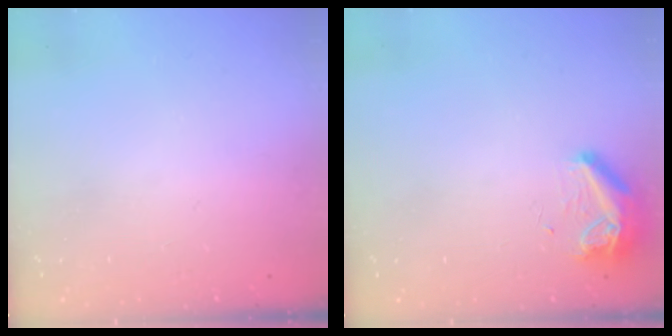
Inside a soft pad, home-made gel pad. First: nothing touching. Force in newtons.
{"total": 8.3, "press": 8.3, "slide": 0.9}